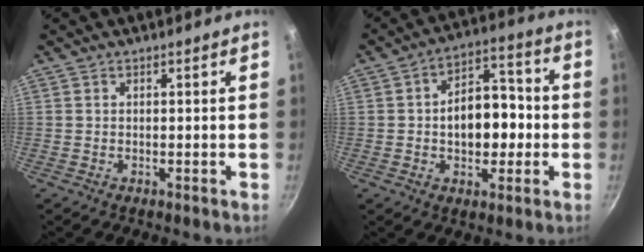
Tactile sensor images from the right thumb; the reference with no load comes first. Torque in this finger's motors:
{"motor_torque": [-0.36, 0.74, 0.77, -0.05, 0.17]}